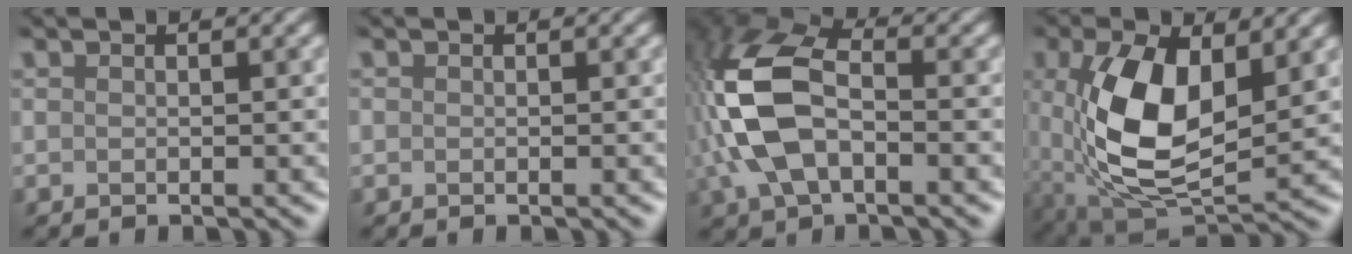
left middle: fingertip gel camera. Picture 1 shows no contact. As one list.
[{"total": 0.8, "force": [-0.4, -0.4, -0.6], "torque": [0.001, 0.000, 0.005]}, {"total": 8.7, "force": [-1.5, 5.0, 6.9], "torque": [-0.200, 0.012, -0.022]}, {"total": 8.2, "force": [0.6, 4.1, 7.1], "torque": [-0.174, -0.005, 0.031]}]